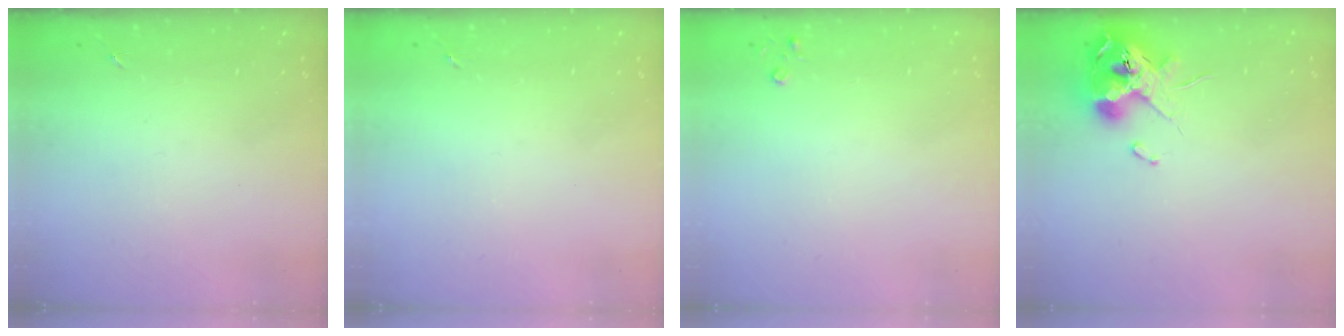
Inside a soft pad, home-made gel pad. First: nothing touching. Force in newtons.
{"total": 0.0}
{"total": 2.6, "press": 2.6, "slide": 0.3}
{"total": 11.9, "press": 11.8, "slide": 1.5}